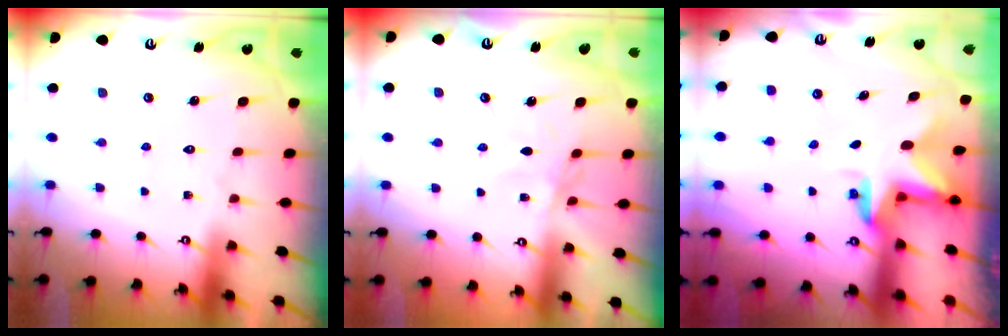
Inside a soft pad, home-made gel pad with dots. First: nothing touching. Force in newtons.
{"total": 2.0, "press": 1.9, "slide": 0.4}
{"total": 3.5, "press": 3.5, "slide": 0.3}